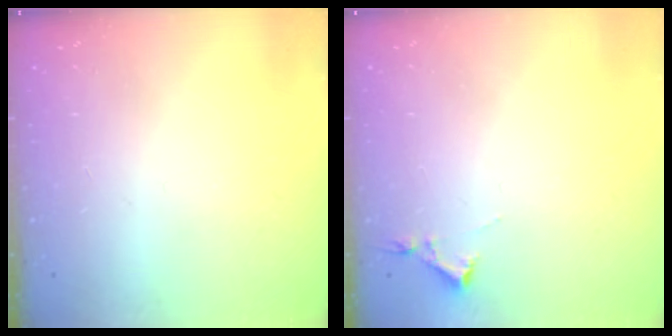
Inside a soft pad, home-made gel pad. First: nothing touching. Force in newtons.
{"total": 2.9, "press": 2.9, "slide": 0.5}